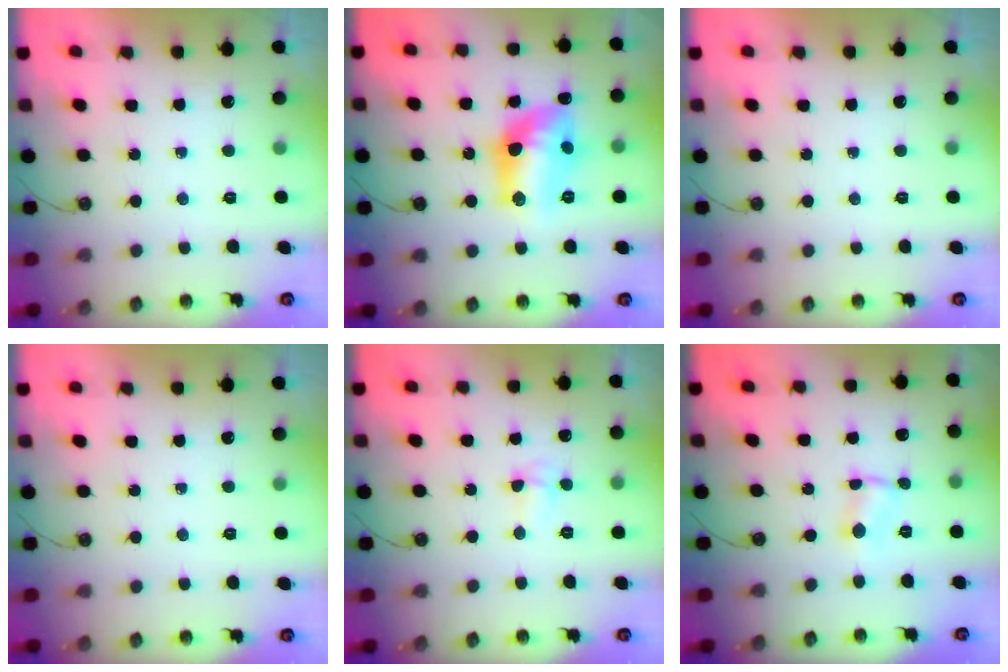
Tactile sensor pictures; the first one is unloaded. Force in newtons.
{"total": 15.6, "press": 15.1, "slide": 3.7}
{"total": 0.0}
{"total": 0.0}
{"total": 3.8, "press": 3.7, "slide": 0.8}
{"total": 1.5, "press": 1.5, "slide": 0.2}